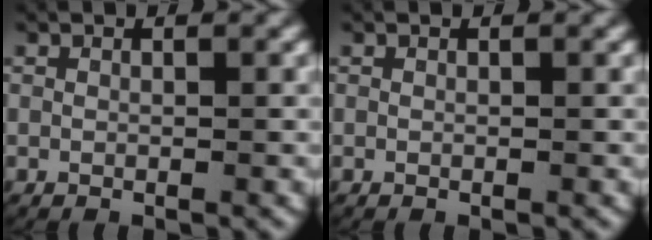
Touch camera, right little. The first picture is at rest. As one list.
[{"total": 0.0}]